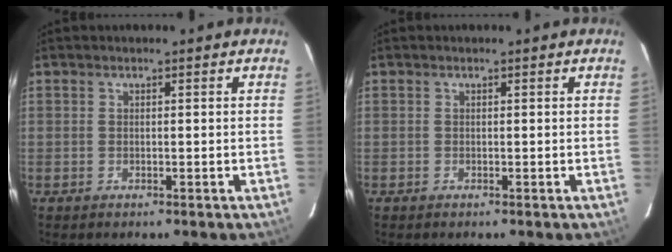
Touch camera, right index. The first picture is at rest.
{"total": 0.0}